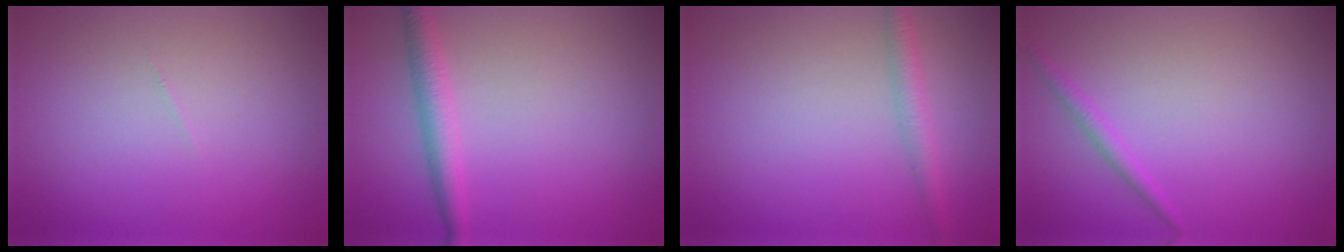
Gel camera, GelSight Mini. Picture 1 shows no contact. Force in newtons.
{"total": 2.4, "press": 2.4, "slide": 0.1}
{"total": 2.0, "press": 2.0, "slide": 0.0}
{"total": 1.1, "press": 1.1, "slide": 0.0}